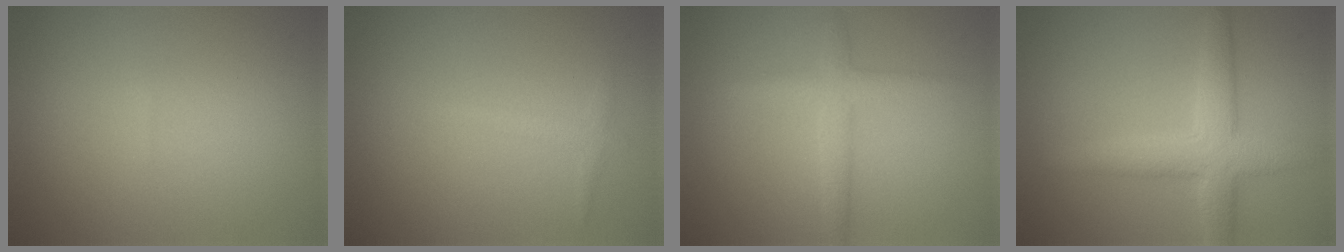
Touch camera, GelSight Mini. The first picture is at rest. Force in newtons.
{"total": 1.1, "press": 1.1, "slide": 0.0}
{"total": 2.3, "press": 2.3, "slide": 0.2}
{"total": 4.4, "press": 4.4, "slide": 0.2}